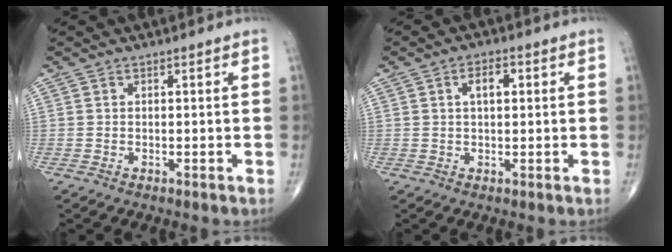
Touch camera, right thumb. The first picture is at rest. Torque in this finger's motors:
{"motor_torque": [0.84, 2.34, 0.60, 0.31, -0.02]}